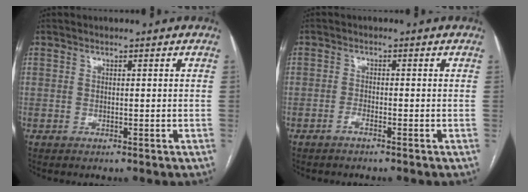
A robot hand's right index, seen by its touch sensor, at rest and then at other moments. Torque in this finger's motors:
{"motor_torque": [-0.88, 0.77, -0.67, -0.21]}